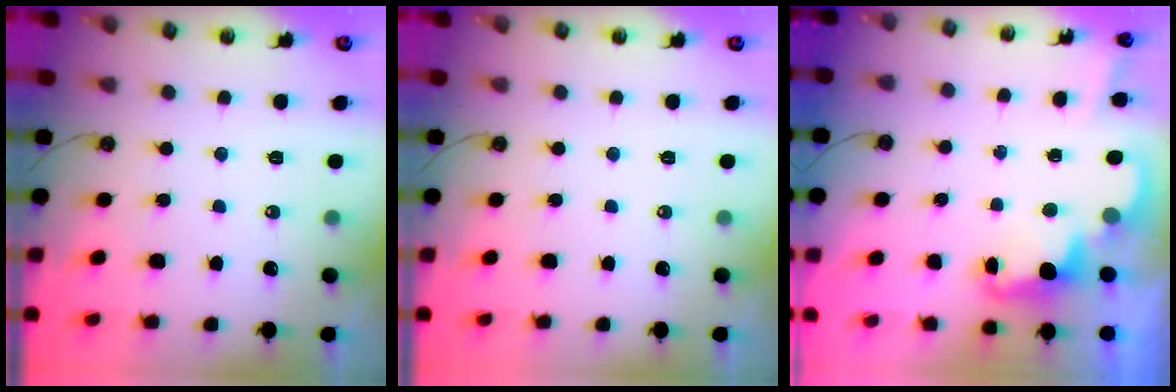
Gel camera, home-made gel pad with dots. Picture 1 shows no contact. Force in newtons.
{"total": 0.0}
{"total": 2.6, "press": 2.5, "slide": 0.6}